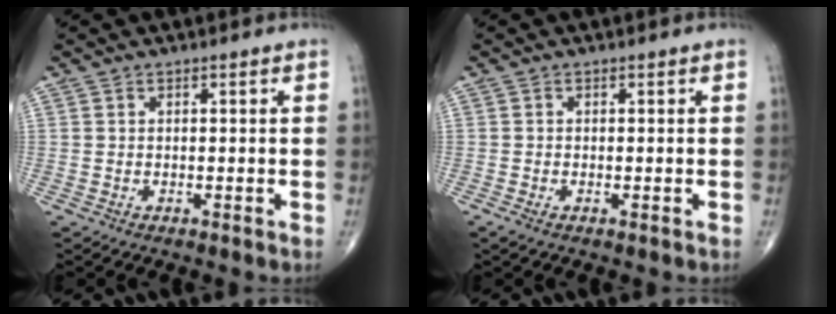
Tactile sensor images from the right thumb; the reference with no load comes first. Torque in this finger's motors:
{"motor_torque": [2.56, 0.63, 0.32, -0.92, 0.02]}